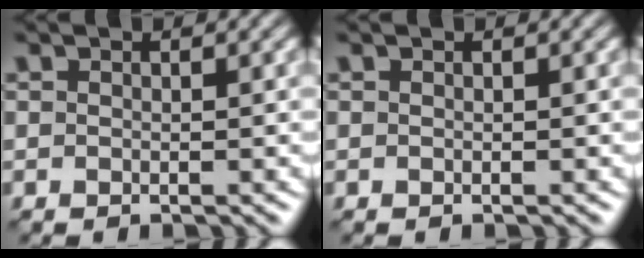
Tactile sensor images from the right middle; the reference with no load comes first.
{"total": 0.0}